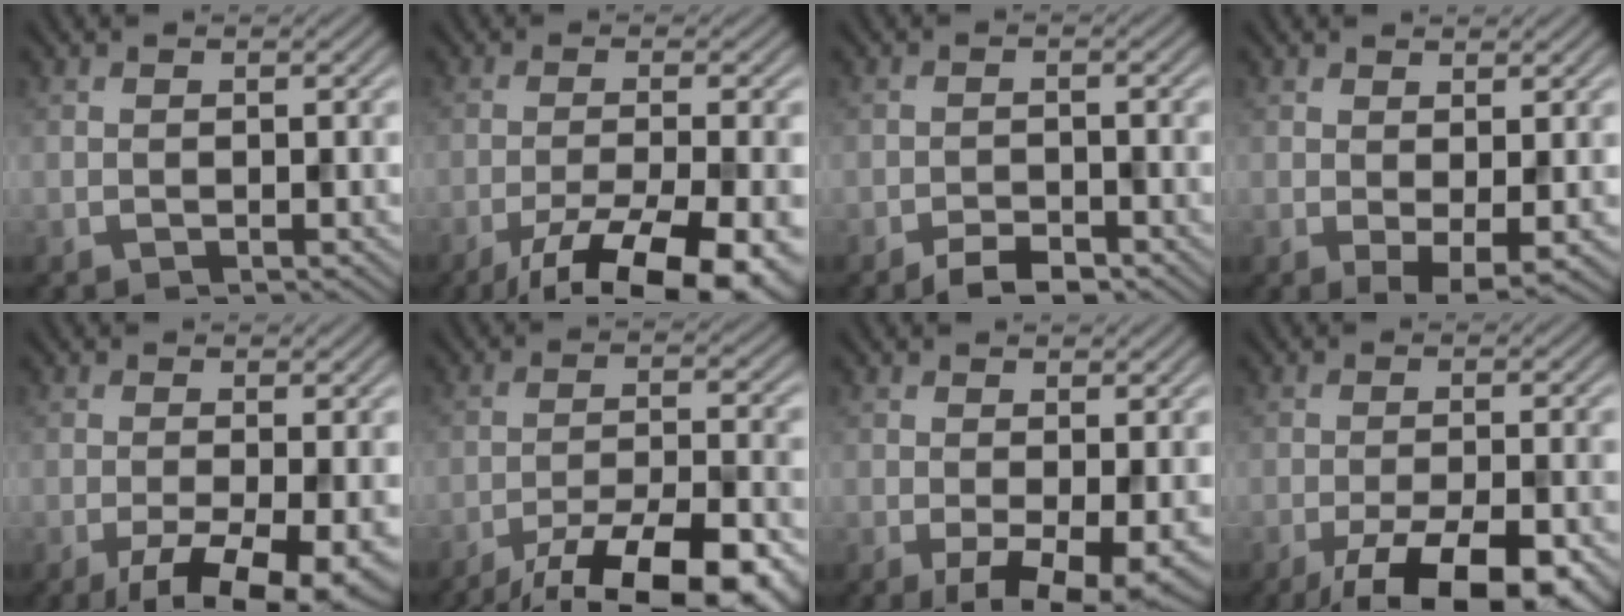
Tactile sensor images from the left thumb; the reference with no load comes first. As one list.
[{"total": 12.7, "force": [-7.7, 3.1, 9.6], "torque": [-0.162, -0.017, -0.113]}, {"total": 3.1, "force": [-2.4, 1.0, 1.7], "torque": [-0.025, 0.002, -0.044]}, {"total": 2.9, "force": [0.3, 0.9, 2.7], "torque": [-0.048, -0.009, 0.010]}, {"total": 8.6, "force": [-3.8, 2.8, 7.1], "torque": [-0.119, -0.011, -0.057]}, {"total": 15.6, "force": [-11.6, 4.1, 9.6], "torque": [-0.152, -0.023, -0.163]}, {"total": 5.9, "force": [-1.2, 2.1, 5.4], "torque": [-0.085, -0.011, -0.014]}, {"total": 11.0, "force": [-6.5, 3.3, 8.2], "torque": [-0.132, -0.015, -0.088]}]